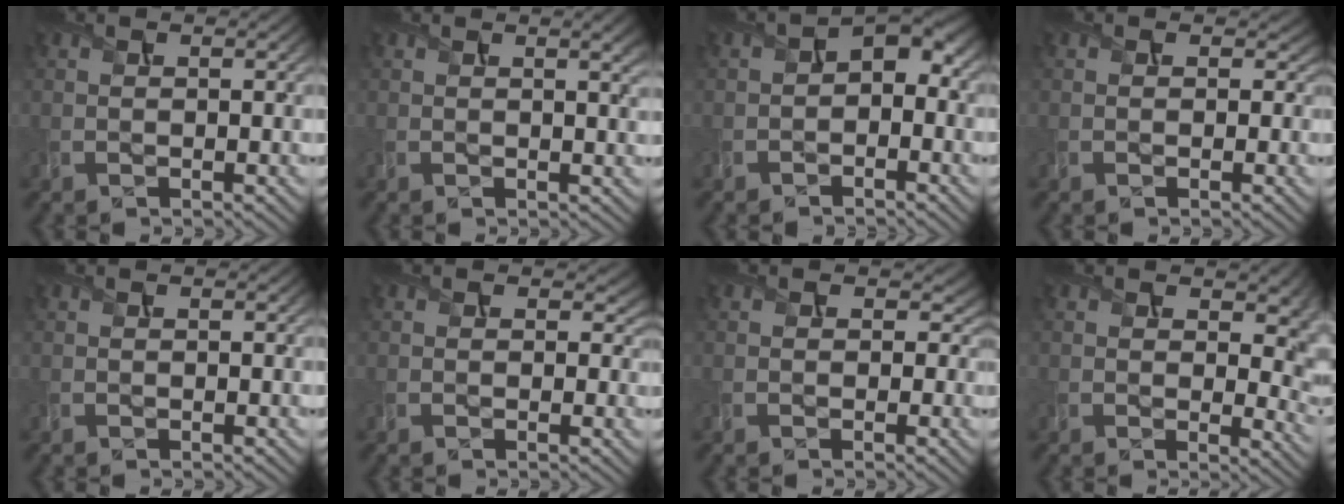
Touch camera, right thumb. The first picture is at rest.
{"total": 4.0, "force": [1.5, 1.2, 3.5], "torque": [-0.044, 0.006, 0.019]}
{"total": 3.7, "force": [-0.8, 2.5, 2.7], "torque": [-0.039, 0.005, -0.020]}
{"total": 1.1, "force": [0.2, 1.1, 0.4], "torque": [-0.011, -0.006, 0.003]}
{"total": 0.0}
{"total": 2.1, "force": [0.7, 1.5, 1.3], "torque": [-0.024, -0.010, 0.008]}
{"total": 2.6, "force": [0.4, 2.2, 1.2], "torque": [-0.023, -0.012, 0.006]}
{"total": 9.1, "force": [2.3, 5.8, 6.7], "torque": [-0.091, -0.029, 0.054]}